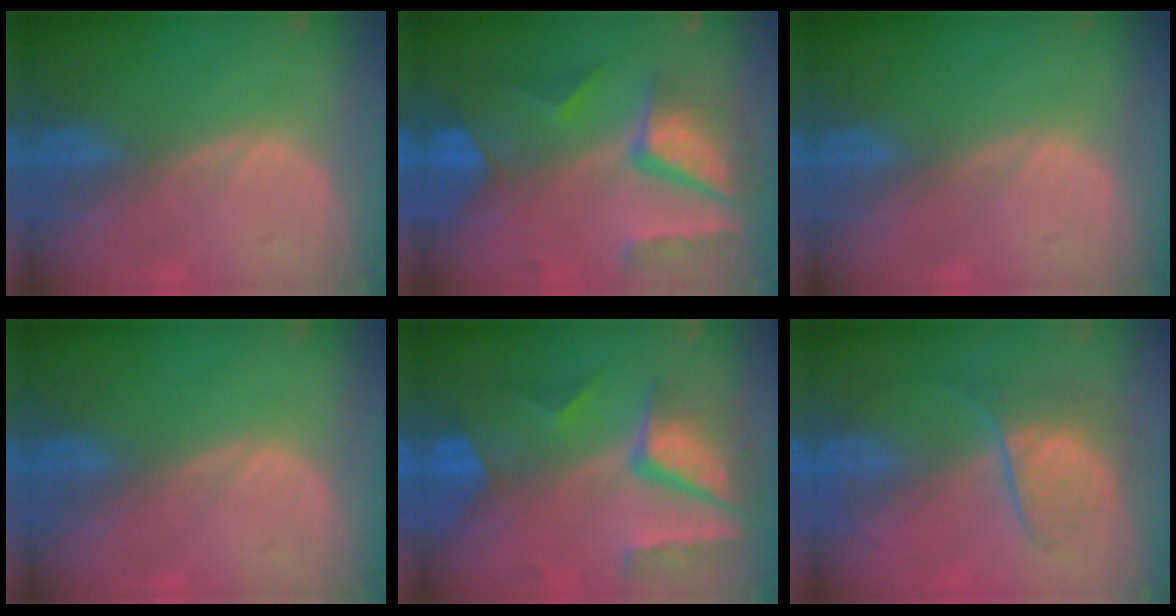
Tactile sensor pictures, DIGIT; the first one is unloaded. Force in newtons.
{"total": 10.3, "press": 8.8, "slide": 5.4}
{"total": 0.0}
{"total": 0.0}
{"total": 10.4, "press": 8.7, "slide": 5.7}
{"total": 6.4, "press": 6.0, "slide": 2.2}